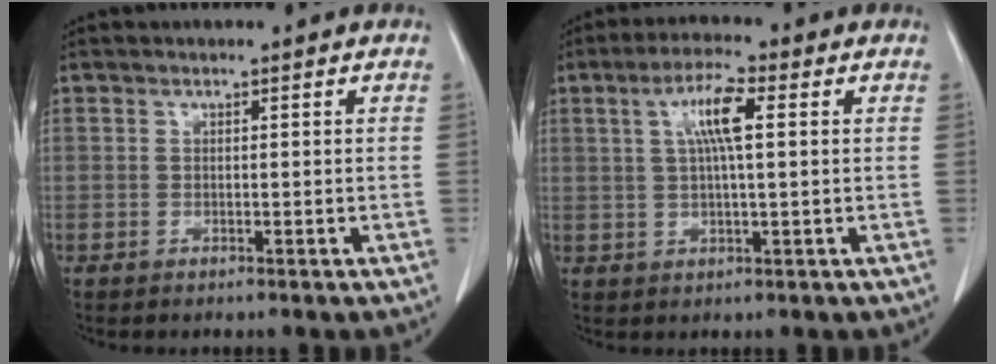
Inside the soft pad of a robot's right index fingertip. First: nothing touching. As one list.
[{"total": 6.6, "force": [1.8, 0.9, 6.3], "torque": [-0.119, 0.010, 0.034]}]